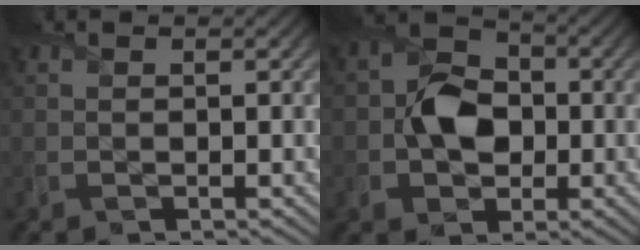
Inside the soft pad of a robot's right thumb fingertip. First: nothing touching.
{"total": 6.8, "force": [-0.6, 5.4, 4.1], "torque": [-0.071, 0.008, -0.023]}